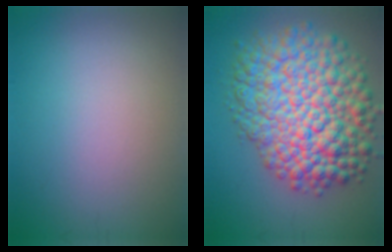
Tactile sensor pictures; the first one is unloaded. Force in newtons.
{"total": 11.8, "press": 11.8, "slide": 0.4}